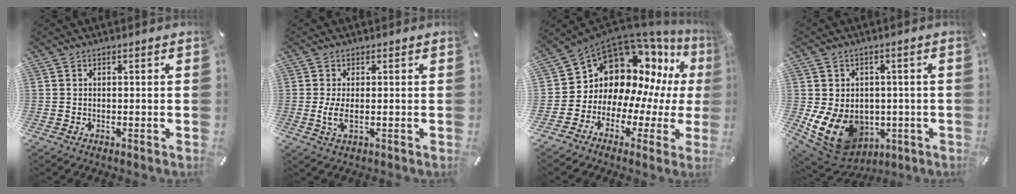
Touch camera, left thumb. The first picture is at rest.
{"total": 4.1, "force": [-0.2, 1.4, 3.8], "torque": [-0.088, -0.008, -0.009]}
{"total": 13.9, "force": [6.9, 11.0, 5.0], "torque": [-0.095, -0.095, 0.137]}
{"total": 11.5, "force": [-2.2, 9.8, 5.6], "torque": [-0.122, -0.007, -0.033]}